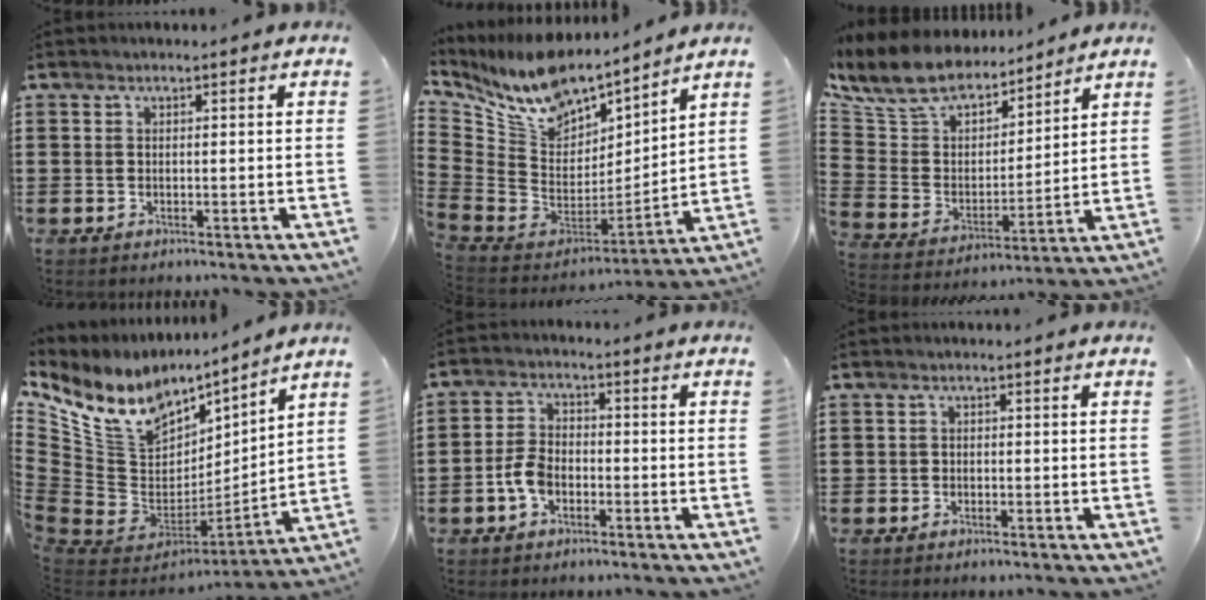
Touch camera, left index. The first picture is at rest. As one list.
[{"total": 10.2, "force": [8.8, 4.0, 3.4], "torque": [-0.125, -0.069, 0.158]}, {"total": 10.1, "force": [8.9, 3.9, 2.6], "torque": [-0.099, -0.054, 0.163]}, {"total": 12.2, "force": [6.2, 8.6, 5.9], "torque": [-0.163, -0.045, 0.115]}, {"total": 4.7, "force": [-1.7, 2.9, 3.3], "torque": [-0.085, 0.000, -0.039]}, {"total": 0.8, "force": [-0.4, 0.7, 0.1], "torque": [-0.004, 0.001, -0.009]}]